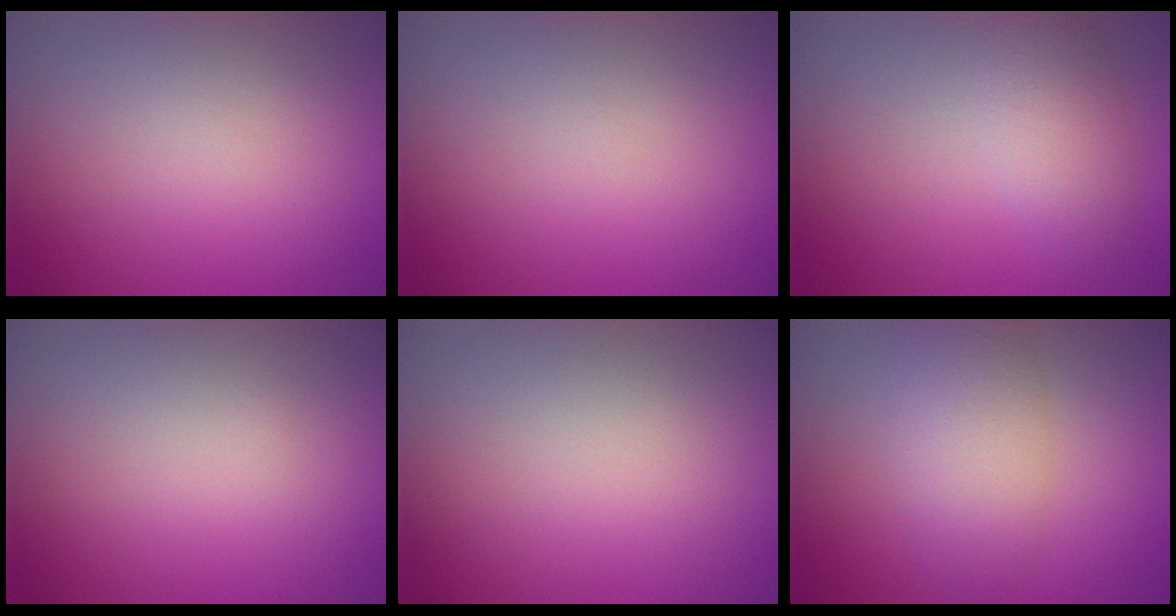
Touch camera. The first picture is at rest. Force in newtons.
{"total": 0.0}
{"total": 2.9, "press": 2.9, "slide": 0.1}
{"total": 0.0}
{"total": 0.0}
{"total": 4.5, "press": 4.5, "slide": 0.2}